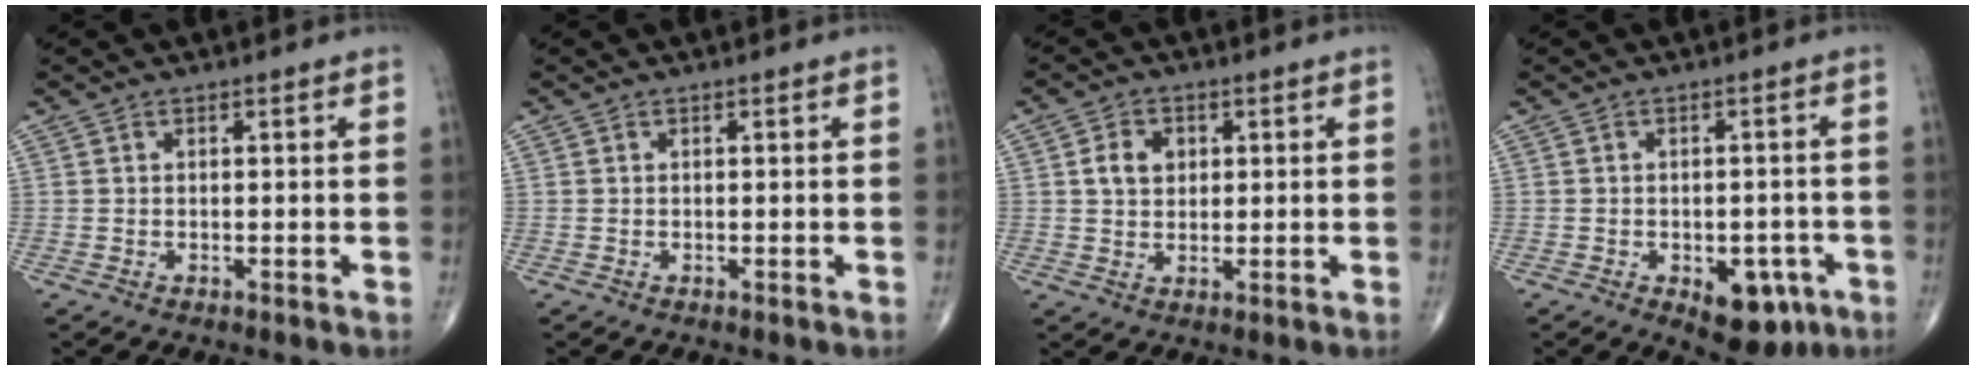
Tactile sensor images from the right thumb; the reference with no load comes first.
{"total": 0.0}
{"total": 5.0, "force": [1.2, 3.9, 3.0], "torque": [-0.038, -0.001, 0.019]}
{"total": 8.3, "force": [-3.6, 4.7, 5.8], "torque": [-0.046, 0.014, -0.036]}